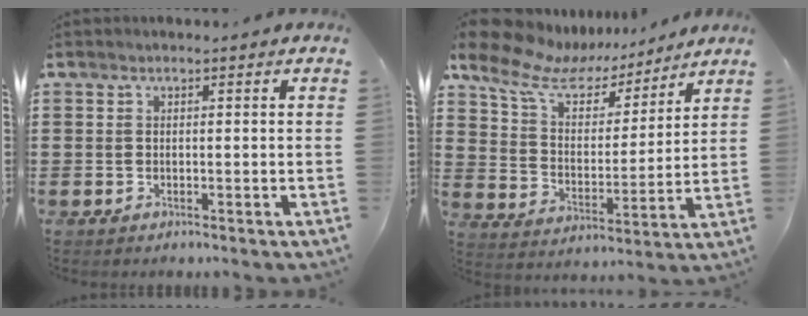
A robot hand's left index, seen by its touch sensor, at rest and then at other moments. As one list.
[{"total": 10.0, "force": [7.8, 4.1, 4.8], "torque": [-0.130, -0.032, 0.136]}]